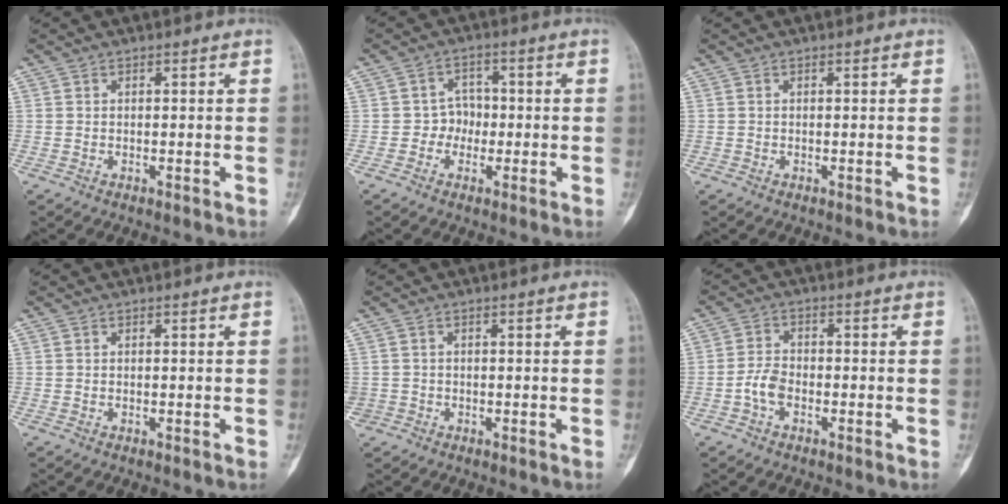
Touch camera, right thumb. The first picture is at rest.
{"total": 4.0, "force": [-0.9, 3.6, 1.6], "torque": [0.009, 0.015, -0.025]}
{"total": 0.0}
{"total": 0.0}
{"total": 2.0, "force": [-0.6, 1.8, 0.5], "torque": [-0.008, 0.007, -0.012]}
{"total": 3.8, "force": [-1.6, 2.3, 2.6], "torque": [-0.049, 0.015, -0.038]}